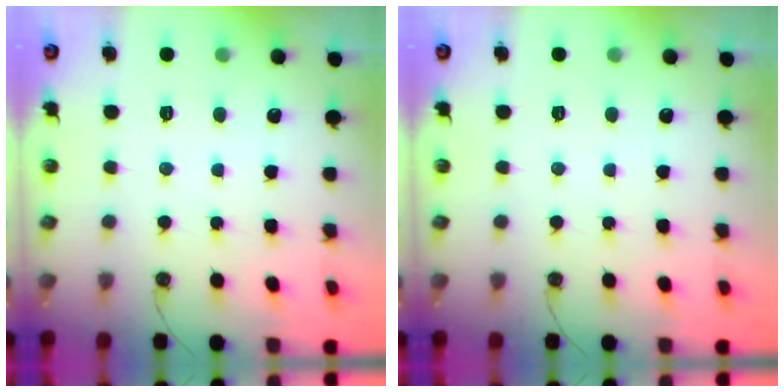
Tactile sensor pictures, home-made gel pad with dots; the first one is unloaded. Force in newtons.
{"total": 2.0, "press": 0.4, "slide": 2.0}